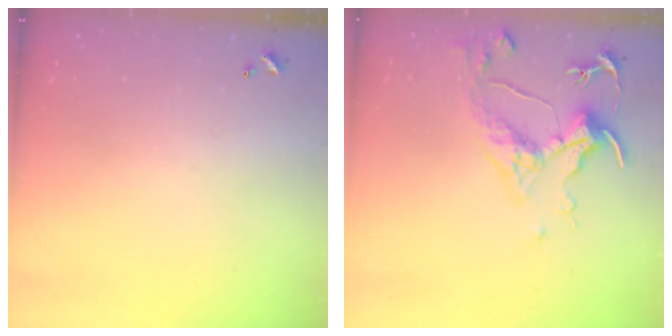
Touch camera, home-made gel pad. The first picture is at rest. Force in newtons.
{"total": 4.6, "press": 4.5, "slide": 1.0}